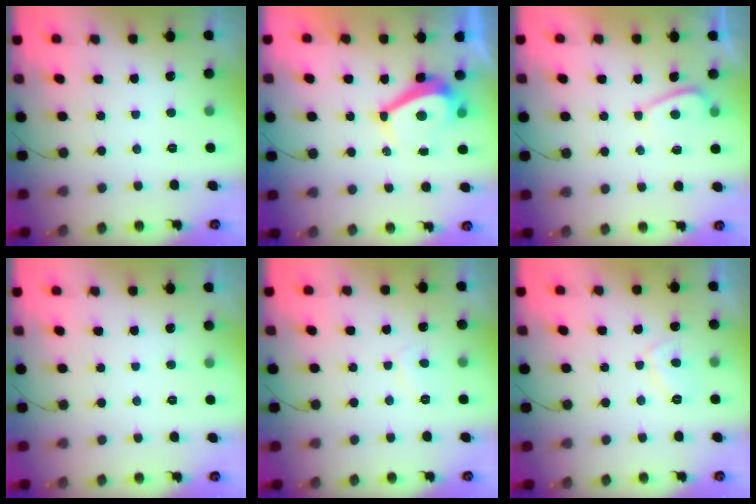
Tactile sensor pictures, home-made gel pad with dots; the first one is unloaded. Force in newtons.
{"total": 4.9, "press": 4.9, "slide": 0.2}
{"total": 5.1, "press": 5.1, "slide": 0.6}
{"total": 0.0}
{"total": 4.2, "press": 4.2, "slide": 0.3}
{"total": 3.2, "press": 3.1, "slide": 0.6}